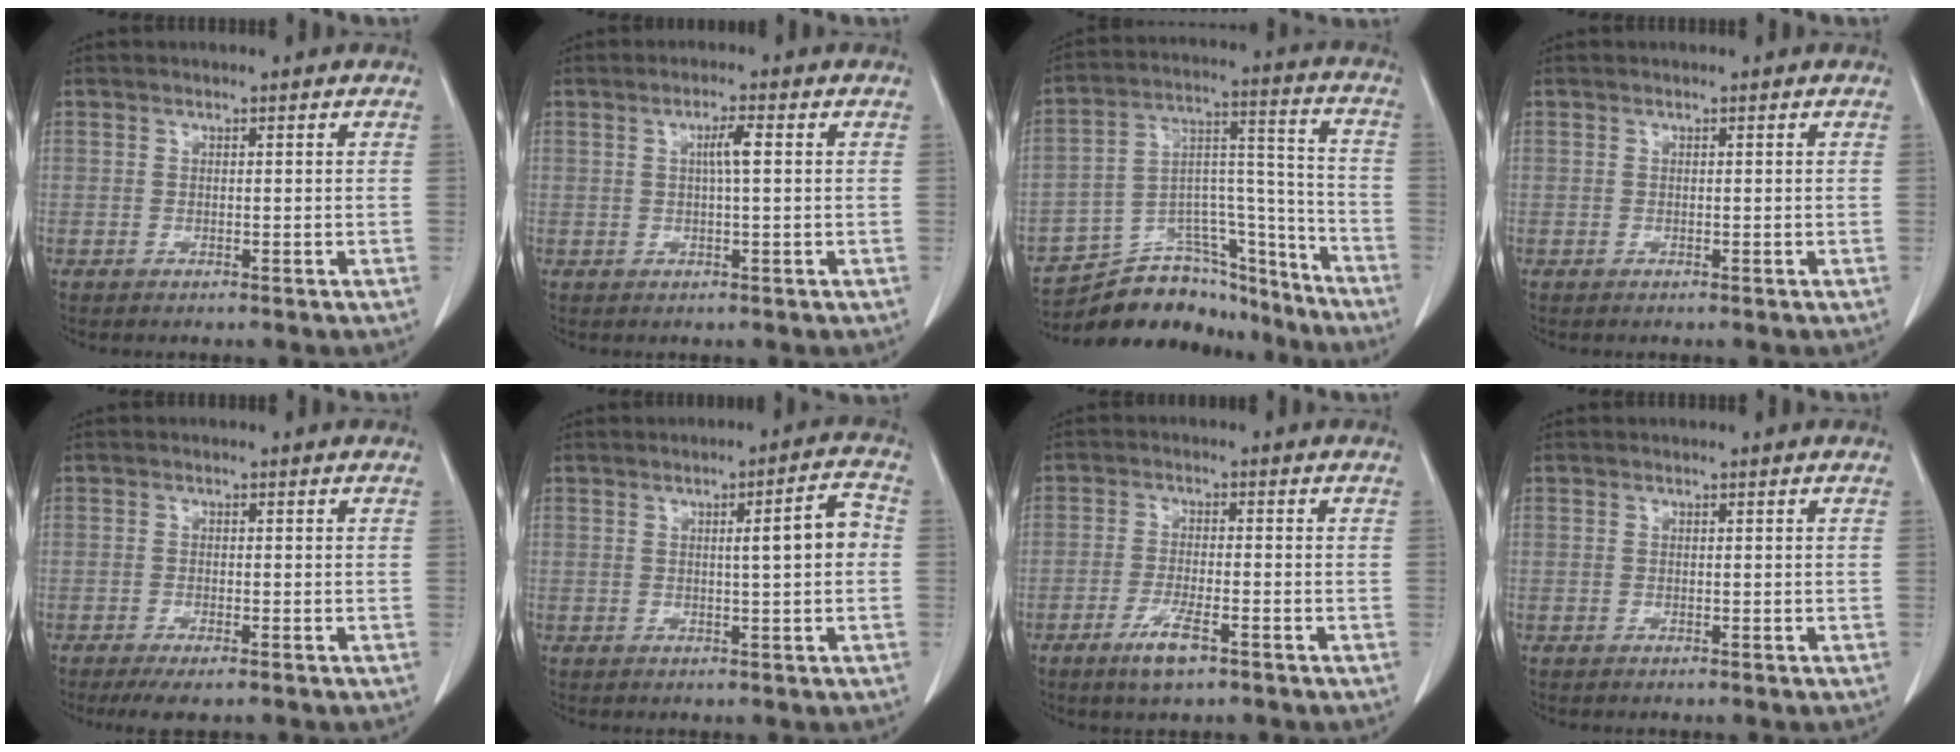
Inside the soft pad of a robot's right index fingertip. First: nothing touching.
{"total": 2.8, "force": [0.5, 0.0, 2.7], "torque": [-0.048, 0.002, 0.007]}
{"total": 19.4, "force": [-17.6, 6.5, 5.0], "torque": [-0.090, 0.052, -0.276]}
{"total": 0.0}
{"total": 3.3, "force": [-2.4, 0.6, 2.2], "torque": [-0.035, -0.008, -0.038]}
{"total": 5.4, "force": [0.3, 0.4, 5.3], "torque": [-0.076, 0.013, 0.002]}
{"total": 4.9, "force": [-3.0, 0.8, 3.8], "torque": [-0.077, -0.006, -0.054]}
{"total": 0.0}